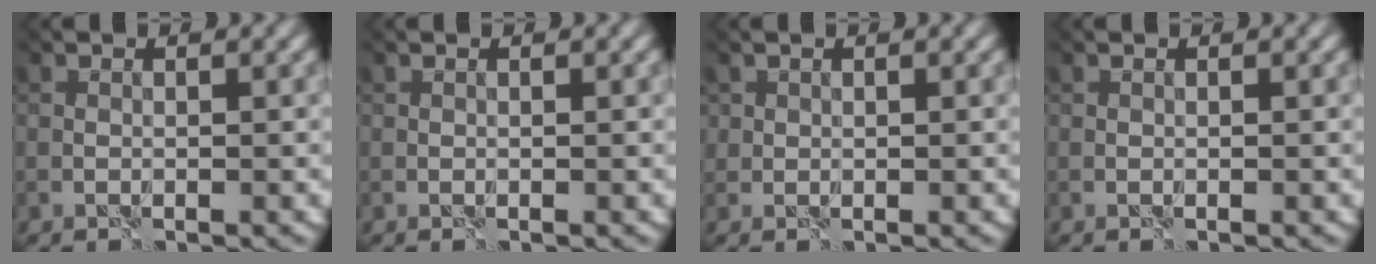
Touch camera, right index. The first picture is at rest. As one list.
[{"total": 0.0}, {"total": 0.9, "force": [0.7, 0.6, -0.3], "torque": [0.010, 0.004, 0.012]}, {"total": 0.0}]